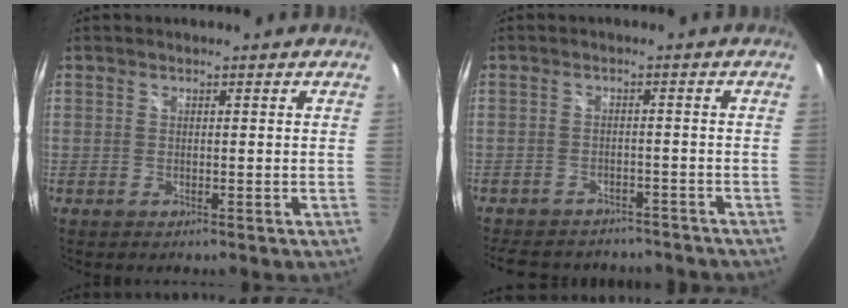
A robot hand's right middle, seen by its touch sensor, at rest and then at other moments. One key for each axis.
{"total": 13.6, "fx": -11.5, "fy": 5.5, "fz": 4.8, "tx": -0.109, "ty": 0.001, "tz": -0.150}